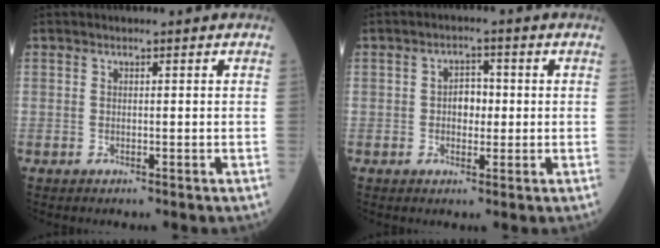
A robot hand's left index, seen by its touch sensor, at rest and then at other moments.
{"total": 3.5, "force": [-0.1, 2.3, 2.6], "torque": [-0.043, 0.009, 0.000]}